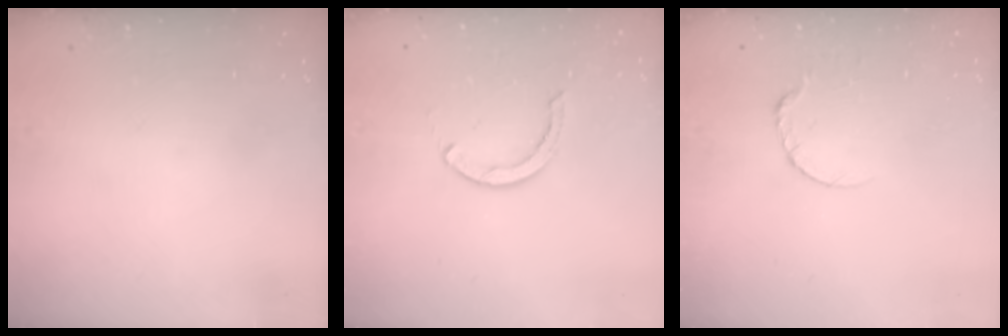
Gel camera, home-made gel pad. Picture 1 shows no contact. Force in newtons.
{"total": 2.6, "press": 2.6, "slide": 0.1}
{"total": 3.9, "press": 3.8, "slide": 0.5}